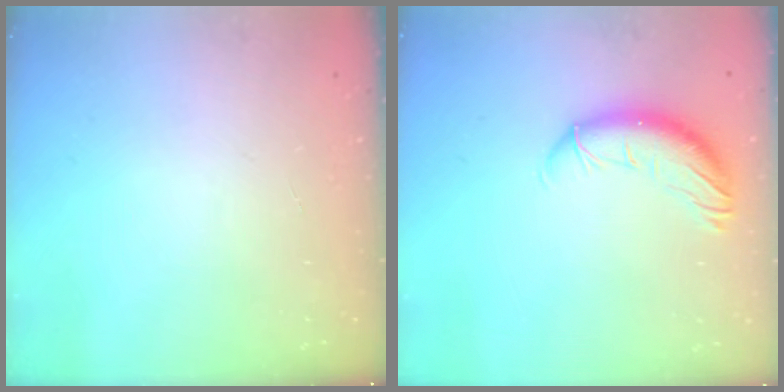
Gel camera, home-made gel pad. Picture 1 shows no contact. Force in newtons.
{"total": 12.0, "press": 11.7, "slide": 2.7}